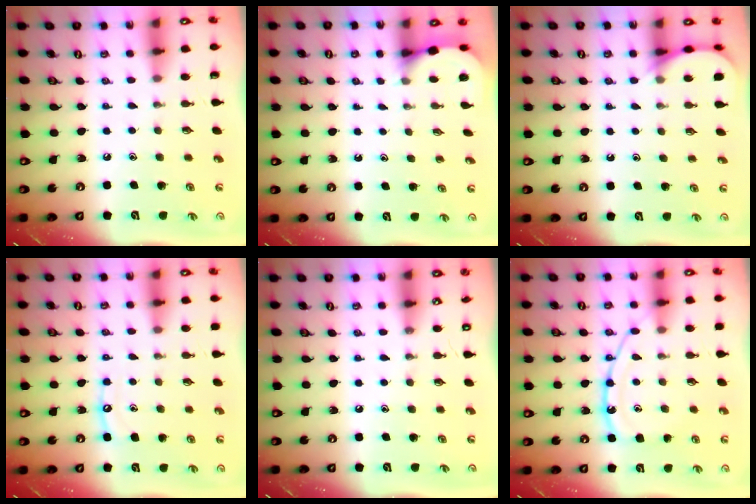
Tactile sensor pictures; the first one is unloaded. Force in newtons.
{"total": 2.6, "press": 2.6, "slide": 0.2}
{"total": 4.8, "press": 4.7, "slide": 0.6}
{"total": 5.7, "press": 5.7, "slide": 0.5}
{"total": 0.0}
{"total": 13.1, "press": 13.1, "slide": 1.0}